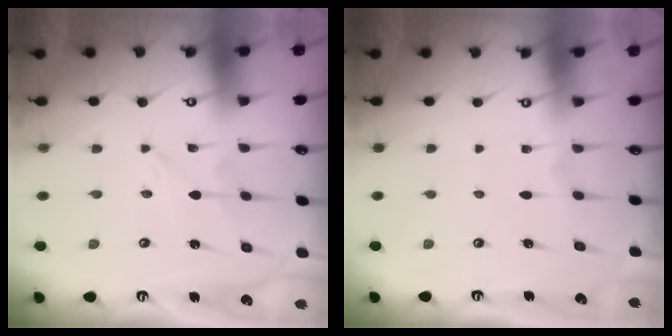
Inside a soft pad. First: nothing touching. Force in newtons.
{"total": 0.6, "press": 0.6, "slide": 0.1}